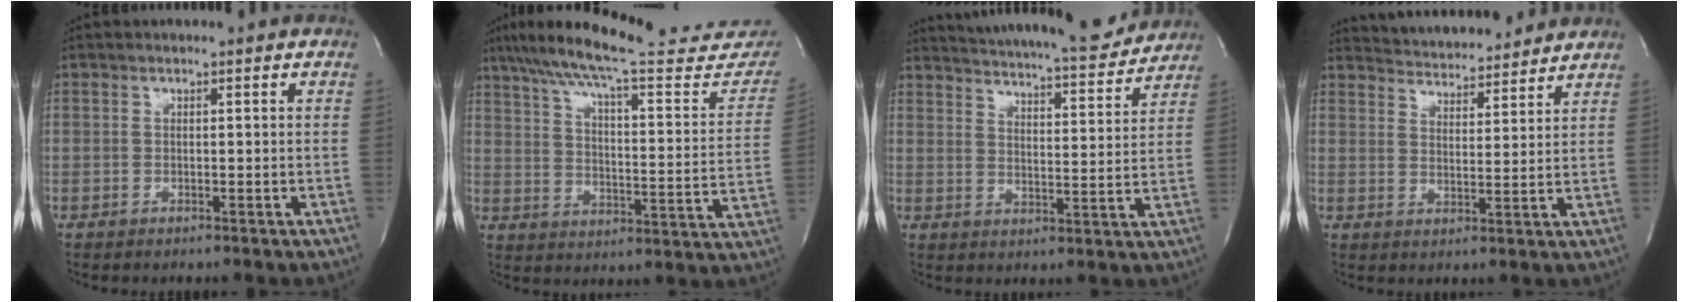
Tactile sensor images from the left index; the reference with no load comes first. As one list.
[{"total": 26.8, "force": [23.4, 3.8, 12.6], "torque": [-0.194, -0.044, 0.301]}, {"total": 18.5, "force": [17.4, 2.4, 5.8], "torque": [-0.092, -0.025, 0.229]}, {"total": 11.2, "force": [10.8, 1.9, 2.4], "torque": [-0.037, 0.006, 0.154]}]